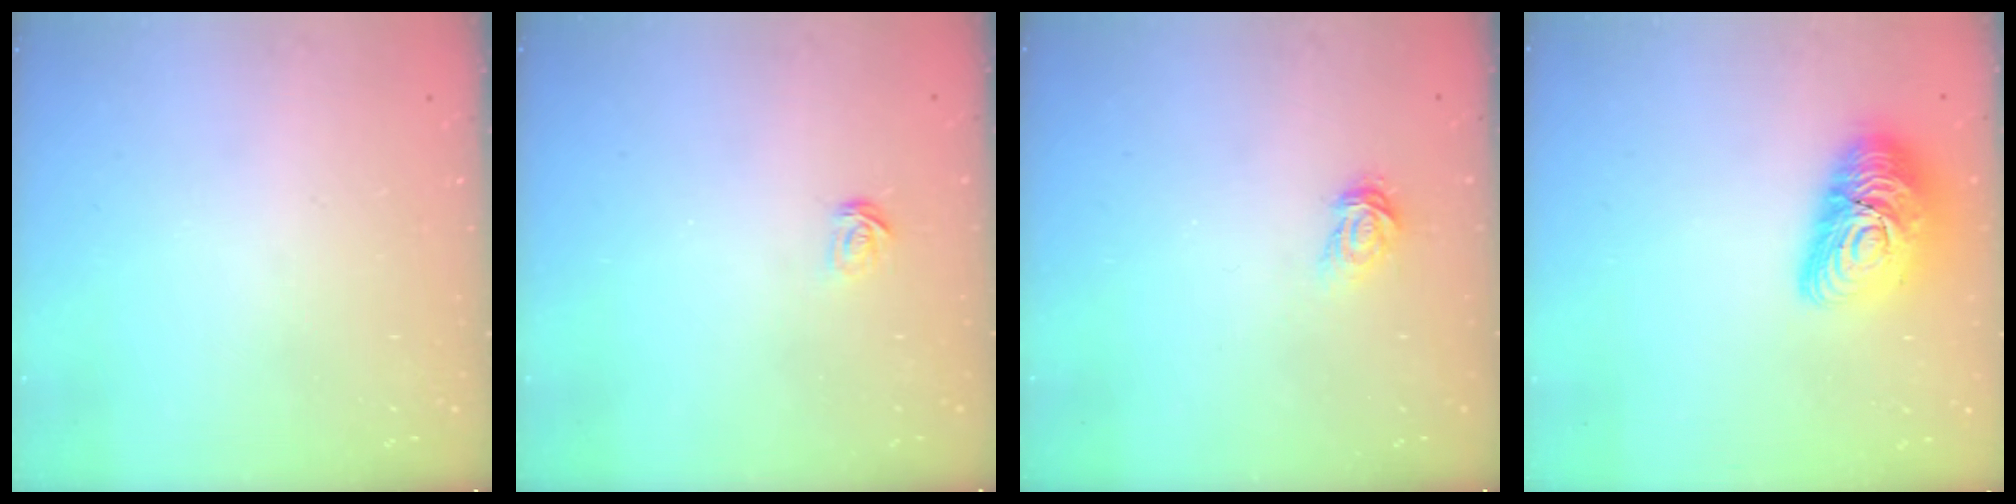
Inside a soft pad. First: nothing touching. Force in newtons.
{"total": 2.1, "press": 2.1, "slide": 0.1}
{"total": 3.2, "press": 3.2, "slide": 0.3}
{"total": 14.7, "press": 14.7, "slide": 0.6}